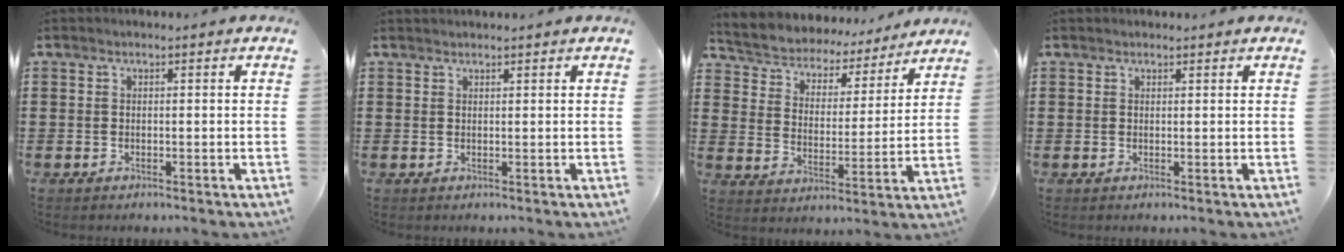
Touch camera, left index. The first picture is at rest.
{"total": 1.5, "force": [1.5, -0.1, 0.1], "torque": [-0.004, 0.001, 0.030]}
{"total": 4.6, "force": [4.5, 0.9, -0.3], "torque": [-0.024, -0.039, 0.073]}
{"total": 0.6, "force": [0.6, 0.2, 0.0], "torque": [-0.003, 0.000, 0.013]}